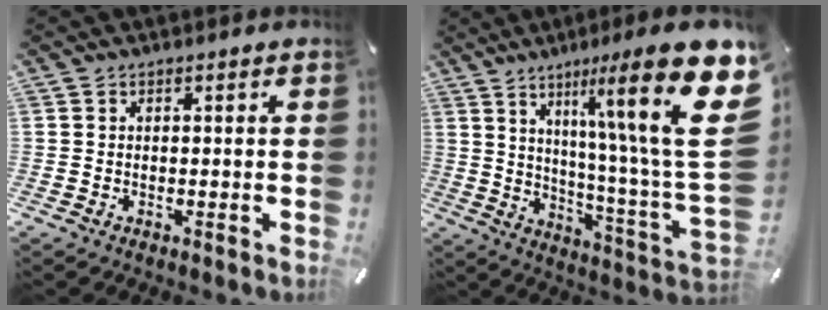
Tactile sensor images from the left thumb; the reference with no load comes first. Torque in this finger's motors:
{"motor_torque": [3.63, 1.38, 2.06, -0.71, 0.54]}